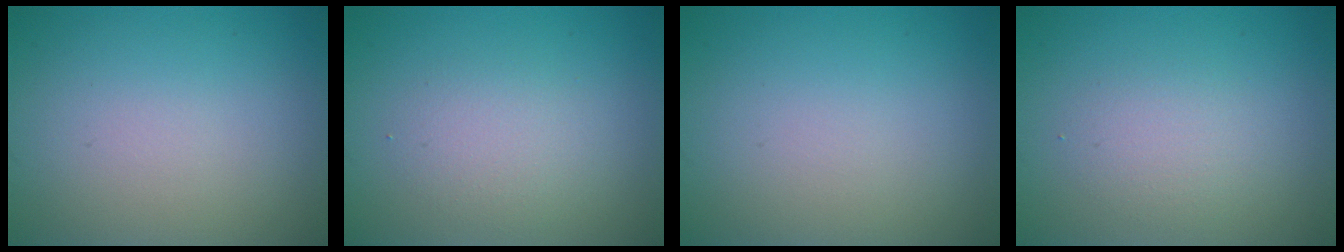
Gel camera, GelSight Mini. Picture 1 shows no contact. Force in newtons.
{"total": 2.2, "press": 2.2, "slide": 0.1}
{"total": 0.0}
{"total": 2.0, "press": 2.0, "slide": 0.1}